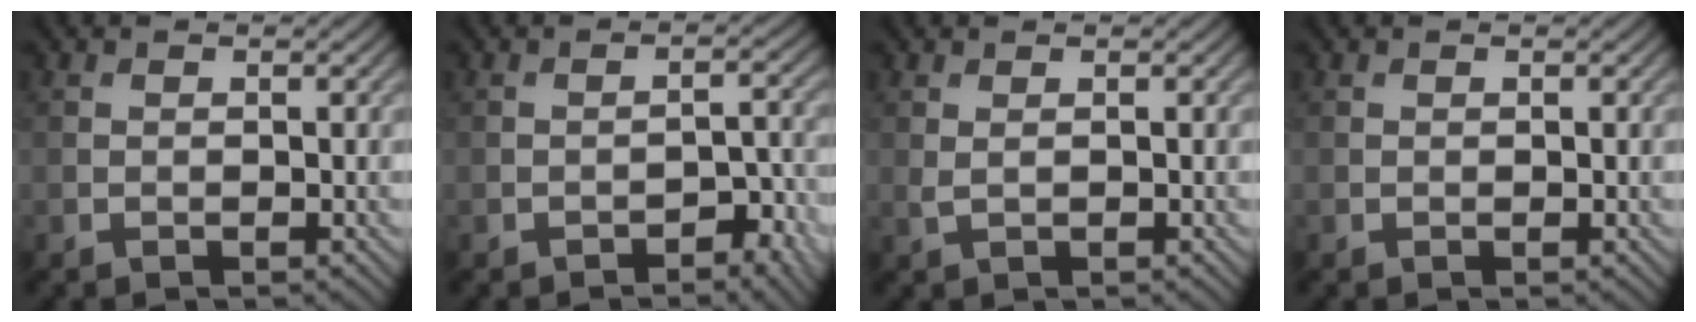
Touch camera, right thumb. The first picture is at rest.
{"total": 3.7, "force": [-2.1, 1.6, 2.6], "torque": [-0.032, 0.007, -0.029]}
{"total": 0.8, "force": [0.4, 0.3, 0.7], "torque": [-0.022, 0.000, 0.011]}
{"total": 0.0}